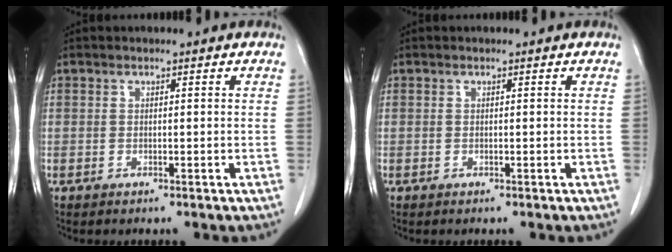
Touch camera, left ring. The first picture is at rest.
{"total": 0.0}